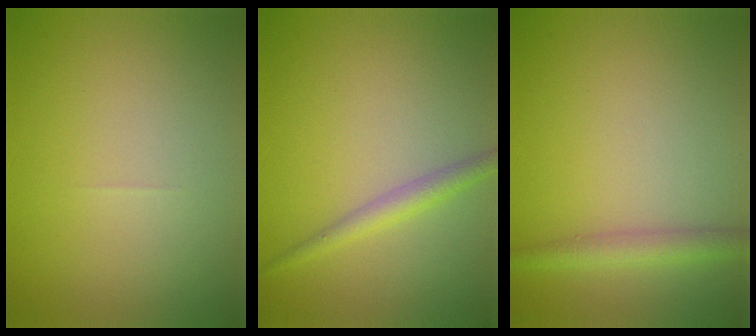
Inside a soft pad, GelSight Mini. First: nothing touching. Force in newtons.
{"total": 1.9, "press": 1.9, "slide": 0.0}
{"total": 2.4, "press": 2.4, "slide": 0.2}